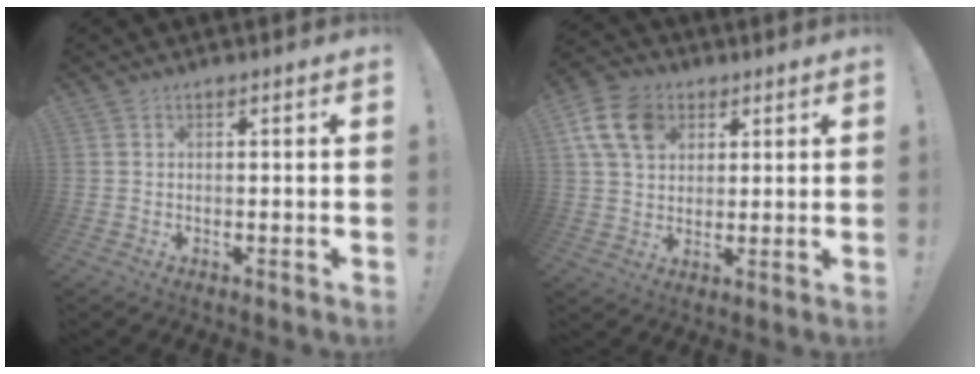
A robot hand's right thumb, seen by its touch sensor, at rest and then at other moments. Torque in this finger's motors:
{"motor_torque": [0.33, 0.33, 0.28, -0.20, 0.06]}